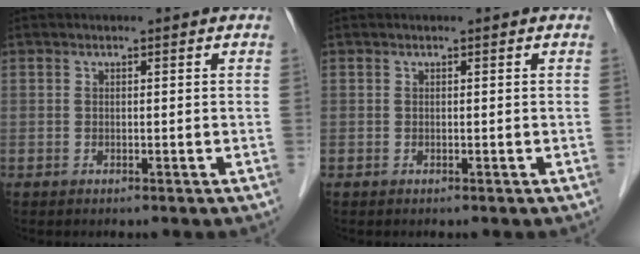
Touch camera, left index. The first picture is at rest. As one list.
[{"total": 0.0}]